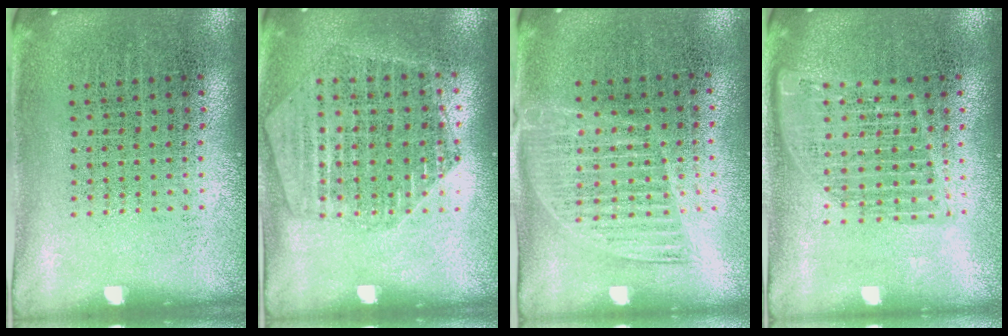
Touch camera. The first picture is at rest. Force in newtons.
{"total": 1.6, "press": 1.6, "slide": 0.2}
{"total": 1.3, "press": 1.1, "slide": 0.7}
{"total": 1.5, "press": 1.4, "slide": 0.7}